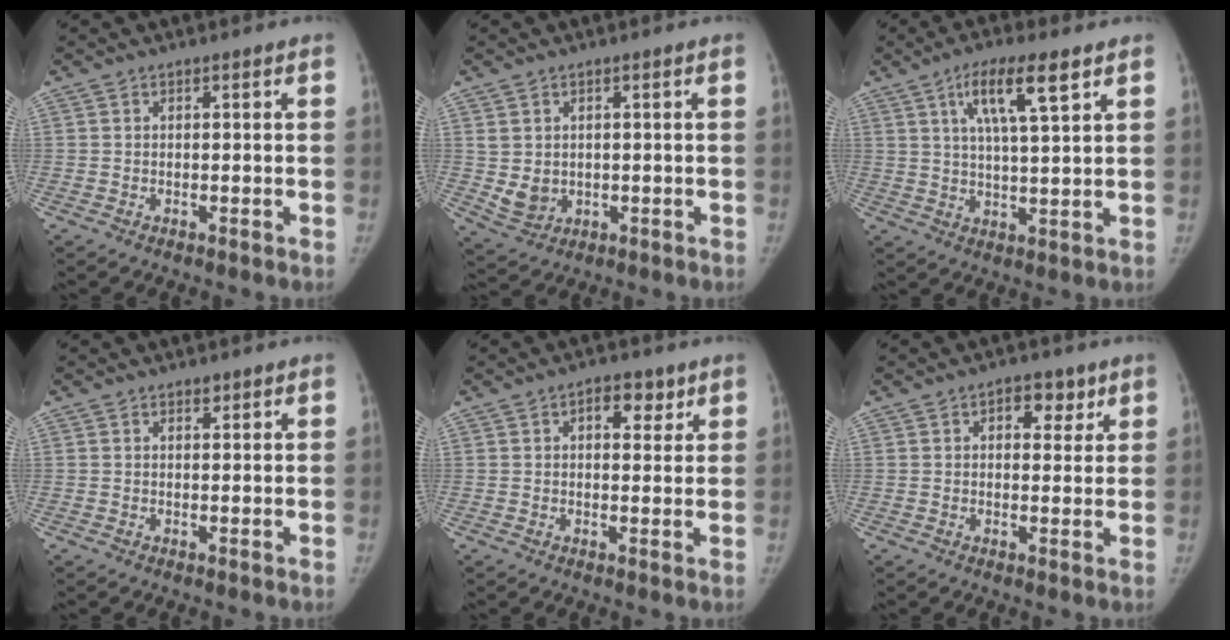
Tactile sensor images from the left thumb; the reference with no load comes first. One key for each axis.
{"total": 4.6, "fx": 0.3, "fy": 4.0, "fz": 2.4, "tx": -0.032, "ty": -0.006, "tz": 0.022}
{"total": 9.9, "fx": 5.0, "fy": 2.0, "fz": 8.3, "tx": -0.146, "ty": -0.015, "tz": 0.090}
{"total": 0.8, "fx": 0.6, "fy": 0.5, "fz": 0.3, "tx": 0.002, "ty": -0.004, "tz": 0.008}
{"total": 4.9, "fx": 2.3, "fy": 2.9, "fz": 3.2, "tx": -0.018, "ty": -0.005, "tz": 0.028}
{"total": 5.0, "fx": 2.4, "fy": 3.2, "fz": 3.0, "tx": -0.009, "ty": -0.005, "tz": 0.027}